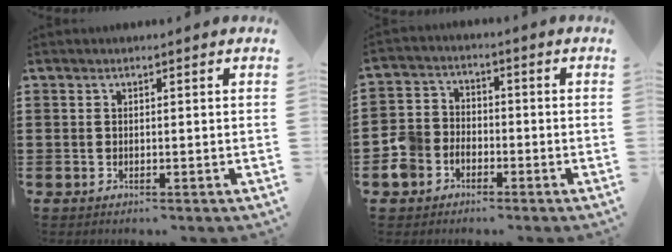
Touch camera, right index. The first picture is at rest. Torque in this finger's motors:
{"motor_torque": [1.12, -1.01, 0.57, 0.14]}